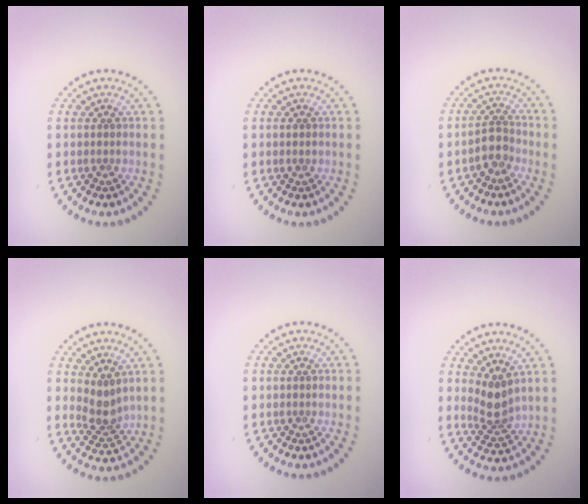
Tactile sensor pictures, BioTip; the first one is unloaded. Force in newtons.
{"total": 0.8, "press": 0.8, "slide": 0.2}
{"total": 2.2, "press": 1.7, "slide": 1.3}
{"total": 2.6, "press": 1.9, "slide": 1.8}
{"total": 0.0}
{"total": 2.8, "press": 2.2, "slide": 1.8}